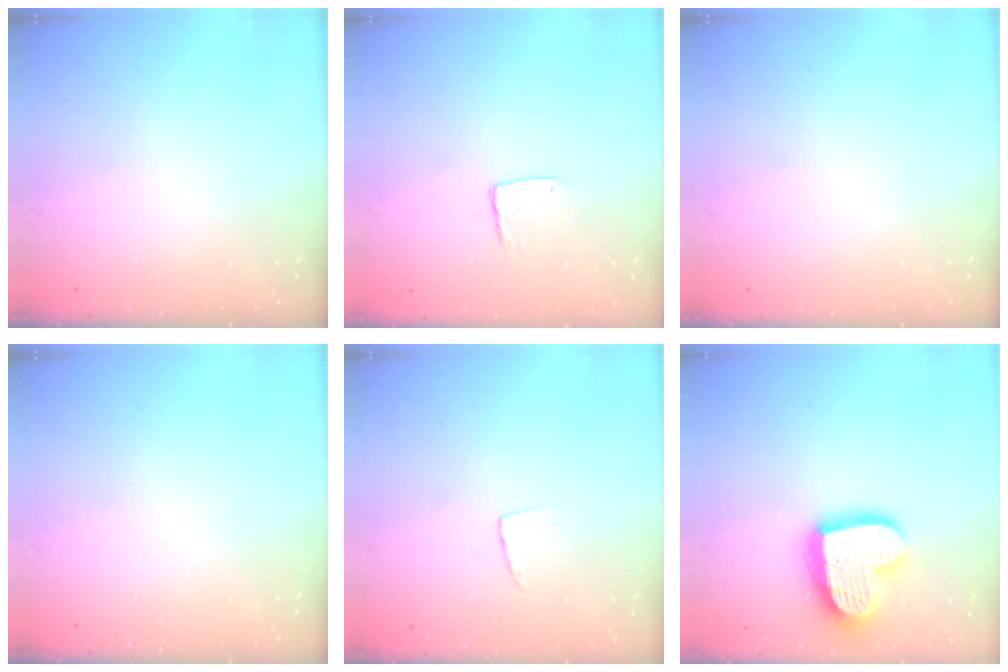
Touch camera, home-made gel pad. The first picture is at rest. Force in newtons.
{"total": 5.9, "press": 5.9, "slide": 0.4}
{"total": 0.0}
{"total": 0.0}
{"total": 3.3, "press": 3.3, "slide": 0.2}
{"total": 18.9, "press": 18.8, "slide": 1.7}